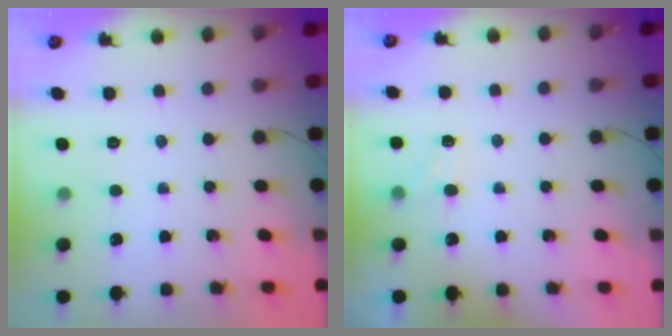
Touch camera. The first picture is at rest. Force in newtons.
{"total": 6.5, "press": 6.2, "slide": 1.9}